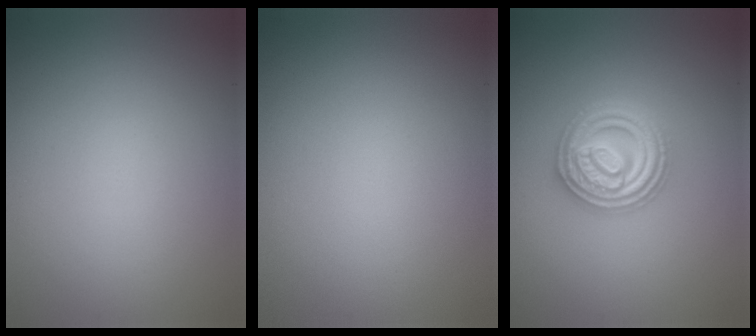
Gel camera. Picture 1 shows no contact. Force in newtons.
{"total": 0.0}
{"total": 4.9, "press": 4.8, "slide": 0.7}